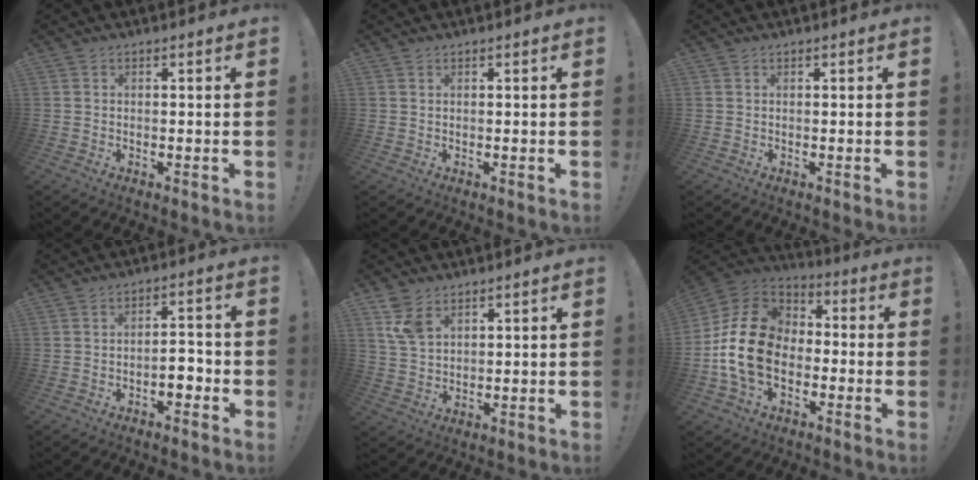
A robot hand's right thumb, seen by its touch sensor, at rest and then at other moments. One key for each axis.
{"total": 0.0}
{"total": 0.0}
{"total": 5.1, "fx": -2.5, "fy": 2.4, "fz": 3.8, "tx": -0.059, "ty": 0.011, "tz": -0.042}
{"total": 6.5, "fx": 3.9, "fy": 3.8, "fz": 3.6, "tx": -0.067, "ty": -0.013, "tz": 0.078}
{"total": 17.9, "fx": -2.9, "fy": 13.2, "fz": 11.7, "tx": -0.212, "ty": 0.033, "tz": -0.042}